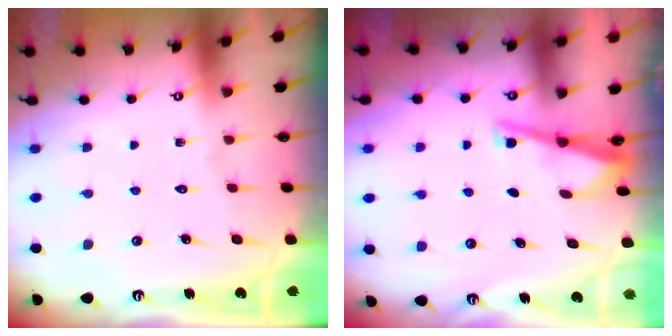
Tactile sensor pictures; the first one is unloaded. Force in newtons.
{"total": 4.3, "press": 4.3, "slide": 0.5}